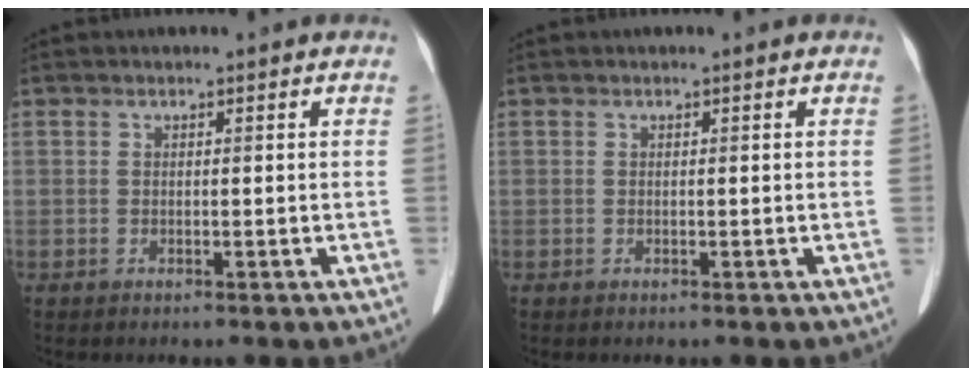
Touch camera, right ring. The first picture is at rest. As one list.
[{"total": 0.0}]